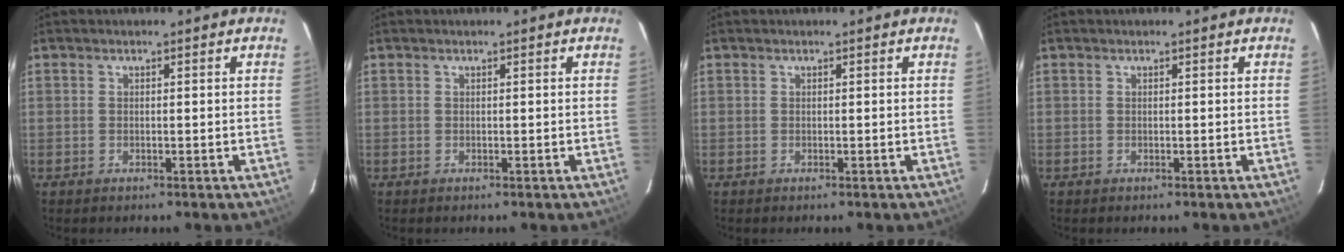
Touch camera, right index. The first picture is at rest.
{"total": 0.0}
{"total": 0.0}
{"total": 0.0}